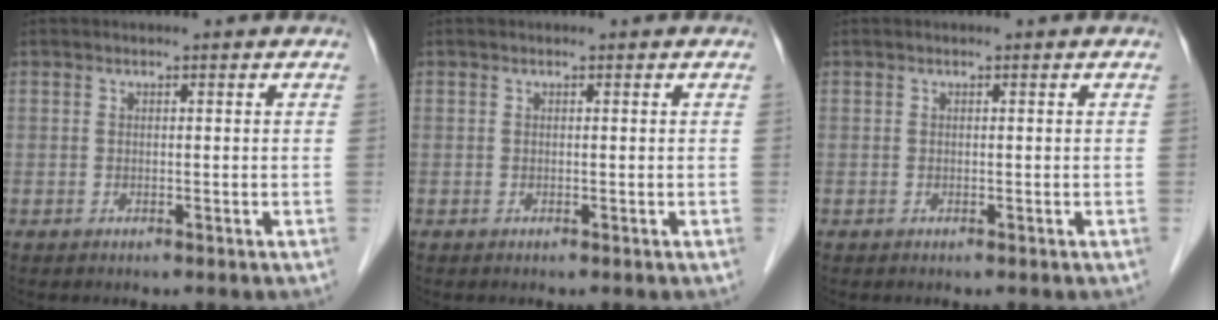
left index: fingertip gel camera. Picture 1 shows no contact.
{"total": 0.0}
{"total": 0.0}